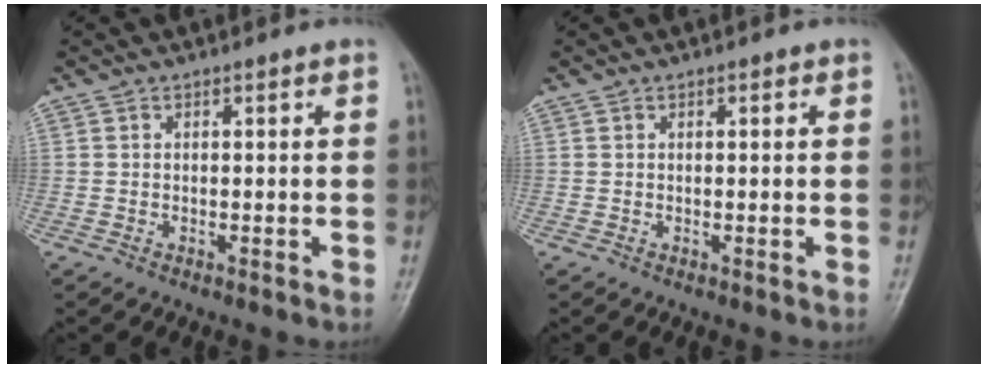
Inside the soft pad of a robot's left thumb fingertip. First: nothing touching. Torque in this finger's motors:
{"motor_torque": [-0.16, -0.05, -0.17, 0.00, 0.01]}